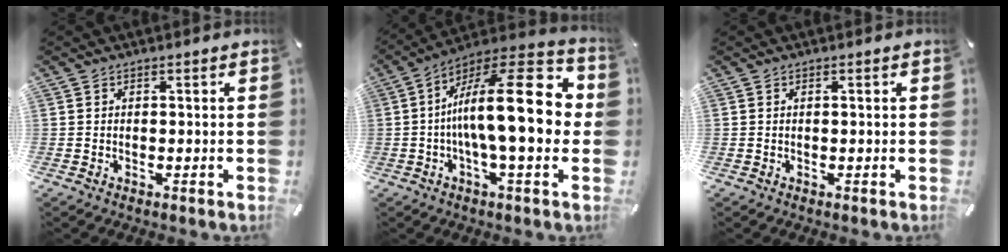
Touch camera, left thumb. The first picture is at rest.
{"total": 23.9, "force": [0.4, 8.8, 22.2], "torque": [-0.359, -0.018, 0.001]}
{"total": 0.5, "force": [0.0, 0.0, 0.5], "torque": [-0.008, 0.001, 0.000]}